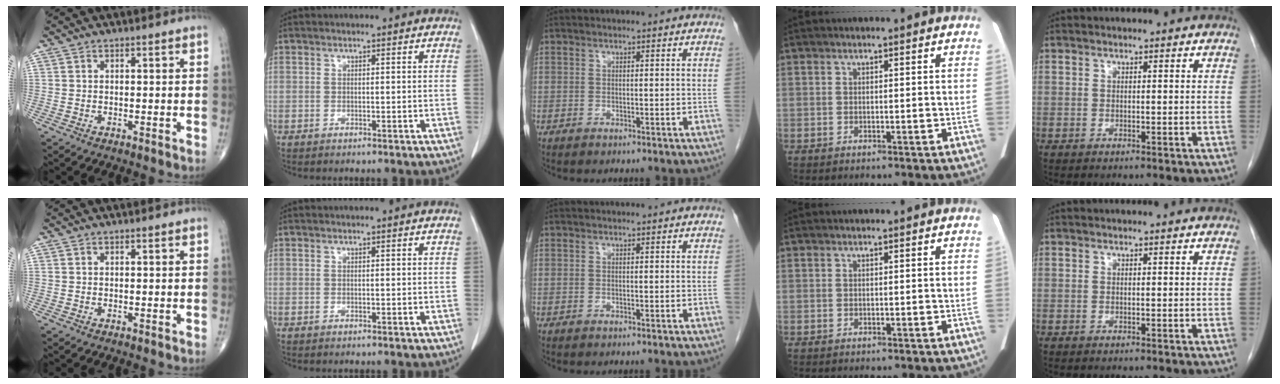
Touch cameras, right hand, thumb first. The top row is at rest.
{}